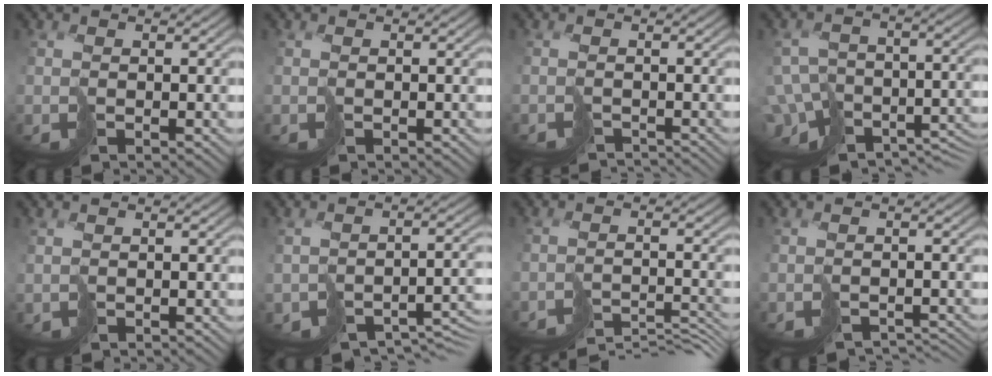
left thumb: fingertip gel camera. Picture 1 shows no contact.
{"total": 0.0}
{"total": 2.7, "force": [-2.7, 0.0, 0.2], "torque": [0.000, -0.010, -0.048]}
{"total": 10.1, "force": [-7.0, 5.6, 4.7], "torque": [-0.106, -0.022, -0.105]}
{"total": 0.7, "force": [0.2, 0.7, 0.1], "torque": [-0.007, -0.003, 0.008]}
{"total": 6.8, "force": [-4.8, 3.3, 3.5], "torque": [-0.056, -0.023, -0.065]}
{"total": 8.8, "force": [-8.3, 0.8, 2.6], "torque": [-0.040, -0.002, -0.119]}
{"total": 3.2, "force": [-2.8, 1.0, 1.0], "torque": [-0.016, -0.011, -0.038]}